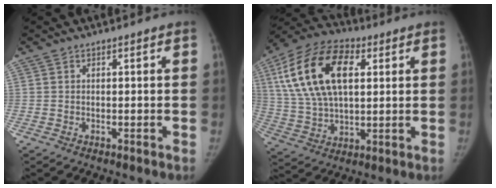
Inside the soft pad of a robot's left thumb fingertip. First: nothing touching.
{"total": 20.5, "force": [6.0, 11.6, 15.8], "torque": [-0.284, 0.003, 0.104]}